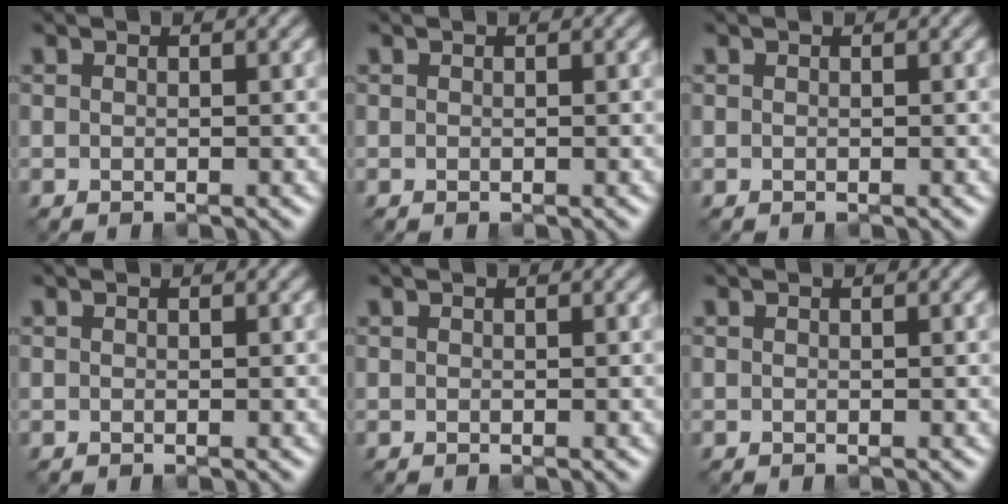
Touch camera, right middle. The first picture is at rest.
{"total": 0.0}
{"total": 0.0}
{"total": 0.0}
{"total": 0.0}
{"total": 0.0}